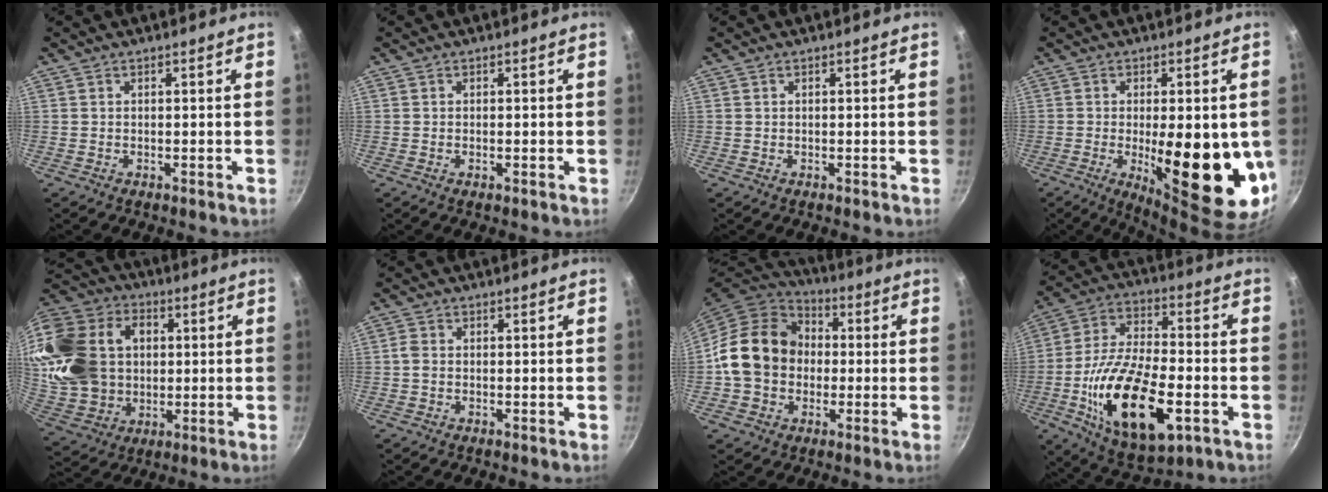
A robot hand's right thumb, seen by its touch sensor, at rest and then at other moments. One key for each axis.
{"total": 0.8, "fx": -0.2, "fy": 0.3, "fz": 0.7, "tx": -0.012, "ty": 0.001, "tz": -0.005}
{"total": 0.0}
{"total": 19.4, "fx": -2.5, "fy": 6.6, "fz": 18.0, "tx": -0.232, "ty": -0.023, "tz": -0.023}
{"total": 27.2, "fx": 3.9, "fy": 21.0, "fz": 17.0, "tx": -0.348, "ty": 0.024, "tz": 0.082}
{"total": 1.5, "fx": -0.3, "fy": 1.1, "fz": 0.9, "tx": -0.023, "ty": 0.005, "tz": -0.008}
{"total": 16.8, "fx": 0.0, "fy": 13.9, "fz": 9.4, "tx": -0.137, "ty": 0.033, "tz": -0.010}
{"total": 22.9, "fx": -6.8, "fy": 10.7, "fz": 19.1, "tx": -0.337, "ty": 0.018, "tz": -0.114}